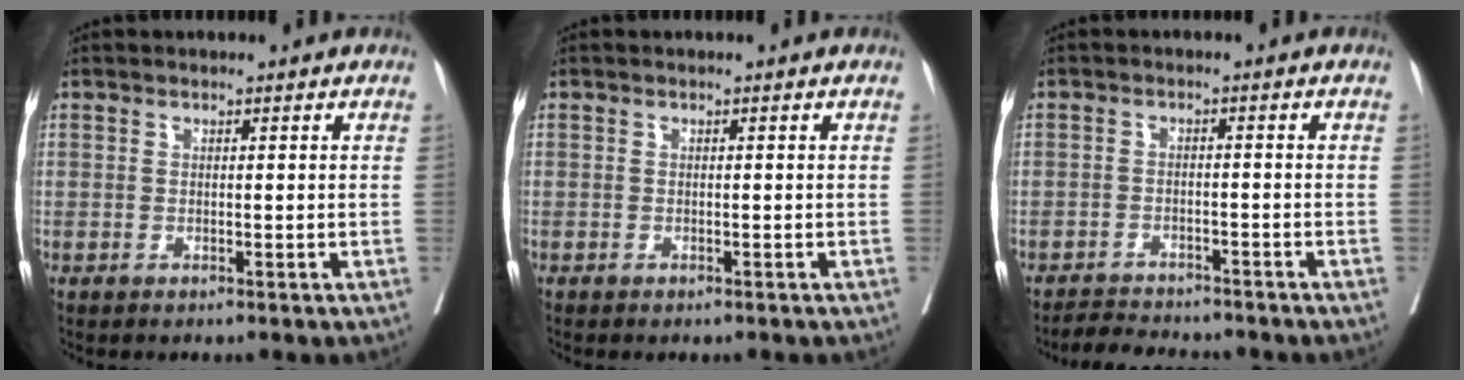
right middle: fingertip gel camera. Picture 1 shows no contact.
{"total": 0.0}
{"total": 5.3, "force": [-5.1, 1.2, 1.0], "torque": [-0.018, -0.011, -0.080]}